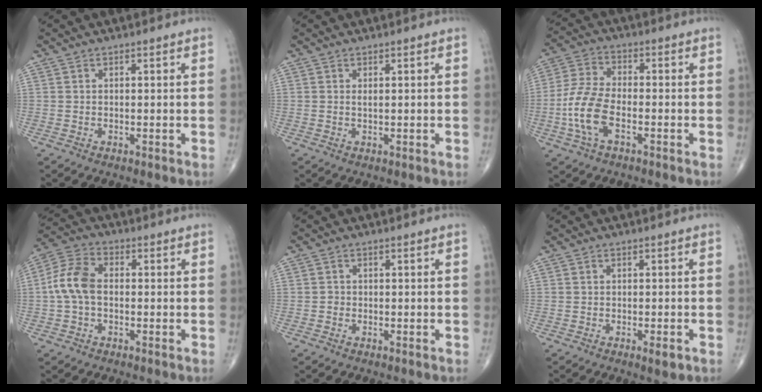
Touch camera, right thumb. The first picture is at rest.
{"total": 0.5, "force": [0.2, 0.1, 0.4], "torque": [-0.009, -0.001, 0.005]}
{"total": 10.0, "force": [-3.0, 4.9, 8.2], "torque": [-0.179, 0.020, -0.064]}
{"total": 8.1, "force": [-0.4, 5.1, 6.3], "torque": [-0.129, 0.024, -0.018]}
{"total": 0.8, "force": [-0.3, 0.7, 0.2], "torque": [0.002, 0.003, -0.007]}
{"total": 2.1, "force": [-0.9, 0.6, 1.8], "torque": [-0.025, -0.003, -0.011]}